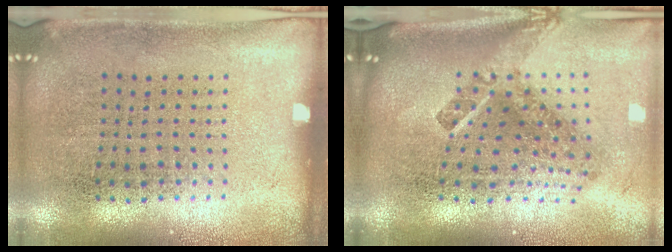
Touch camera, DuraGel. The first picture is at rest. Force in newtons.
{"total": 2.8, "press": 1.6, "slide": 2.2}